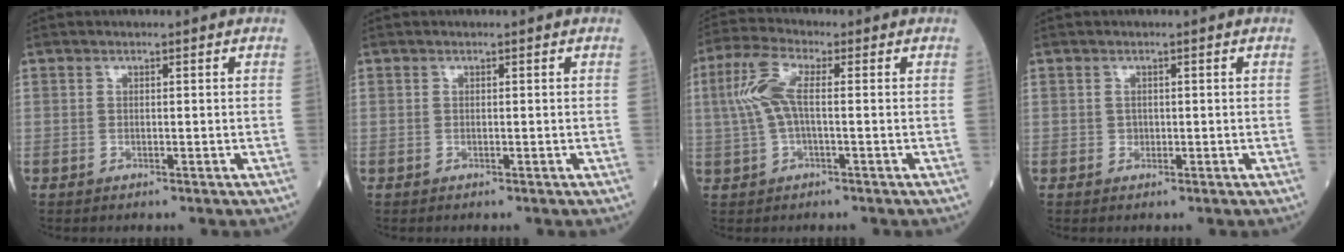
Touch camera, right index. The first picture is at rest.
{"total": 0.0}
{"total": 6.7, "force": [0.6, 1.7, 6.4], "torque": [-0.158, 0.020, 0.011]}
{"total": 0.6, "force": [-0.1, 0.6, 0.1], "torque": [0.003, 0.002, -0.002]}